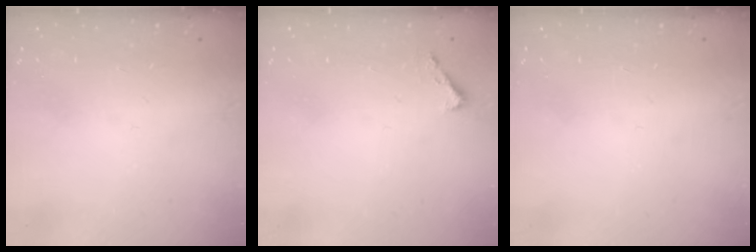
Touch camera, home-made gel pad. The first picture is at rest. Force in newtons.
{"total": 1.6, "press": 1.6, "slide": 0.1}
{"total": 0.0}